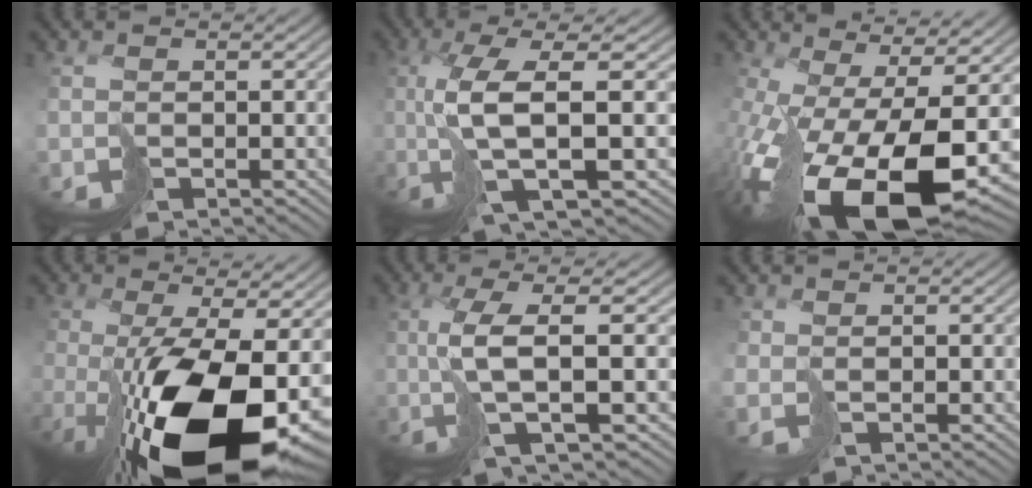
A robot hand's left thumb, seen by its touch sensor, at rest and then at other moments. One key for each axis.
{"total": 10.8, "fx": -1.1, "fy": 3.1, "fz": 10.3, "tx": -0.191, "ty": 0.001, "tz": -0.019}
{"total": 18.8, "fx": -6.6, "fy": 8.0, "fz": 15.7, "tx": -0.316, "ty": -0.058, "tz": -0.085}
{"total": 18.9, "fx": -7.0, "fy": 7.7, "fz": 15.8, "tx": -0.297, "ty": -0.056, "tz": -0.100}
{"total": 7.8, "fx": -0.1, "fy": 1.9, "fz": 7.6, "tx": -0.141, "ty": 0.011, "tz": -0.011}
{"total": 0.8, "fx": 0.3, "fy": 0.6, "fz": 0.5, "tx": -0.020, "ty": -0.007, "tz": 0.006}